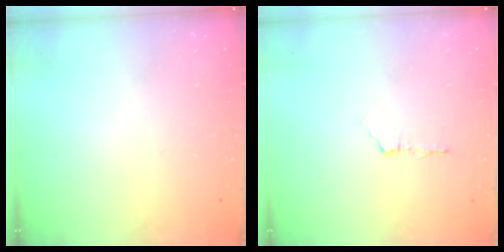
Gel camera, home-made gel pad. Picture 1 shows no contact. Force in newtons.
{"total": 3.9, "press": 3.9, "slide": 0.5}